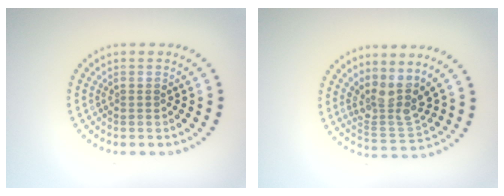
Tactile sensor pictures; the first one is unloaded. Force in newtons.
{"total": 3.7, "press": 2.8, "slide": 2.4}